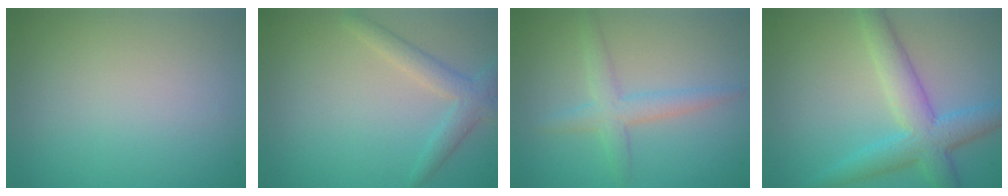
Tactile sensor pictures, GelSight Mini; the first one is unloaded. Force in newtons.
{"total": 2.6, "press": 2.6, "slide": 0.1}
{"total": 2.7, "press": 2.7, "slide": 0.1}
{"total": 5.3, "press": 5.3, "slide": 0.2}